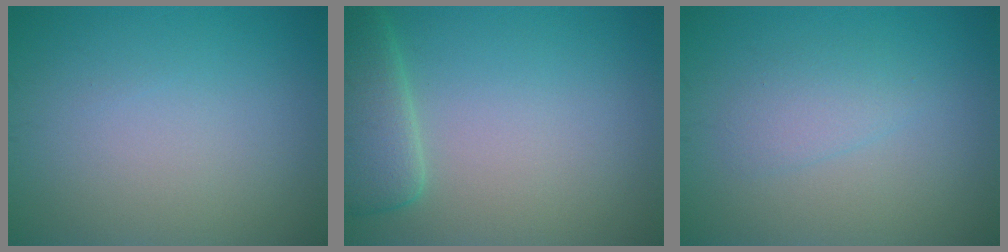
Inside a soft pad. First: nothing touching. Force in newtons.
{"total": 4.2, "press": 4.1, "slide": 0.4}
{"total": 1.8, "press": 1.8, "slide": 0.1}